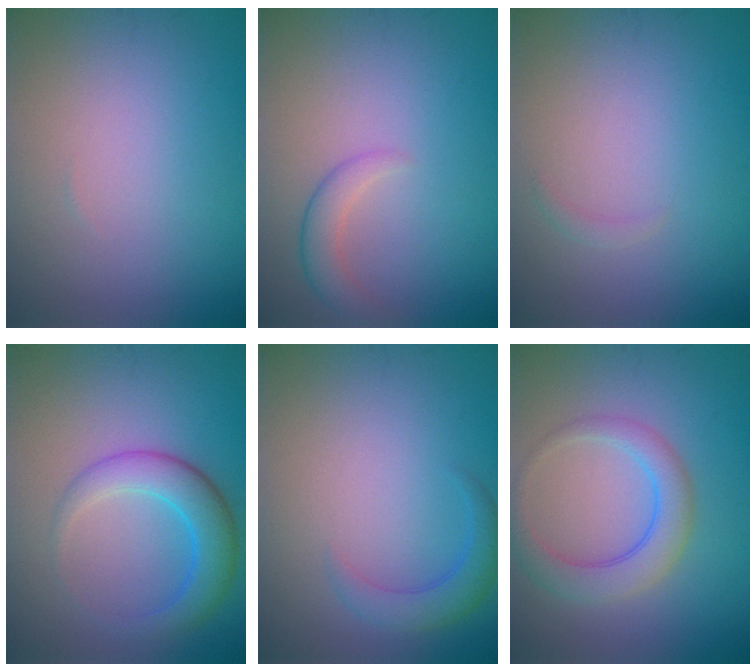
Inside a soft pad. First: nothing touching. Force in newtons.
{"total": 2.3, "press": 2.3, "slide": 0.1}
{"total": 0.7, "press": 0.7, "slide": 0.0}
{"total": 4.5, "press": 4.5, "slide": 0.1}
{"total": 2.7, "press": 2.6, "slide": 0.3}
{"total": 3.9, "press": 3.9, "slide": 0.1}